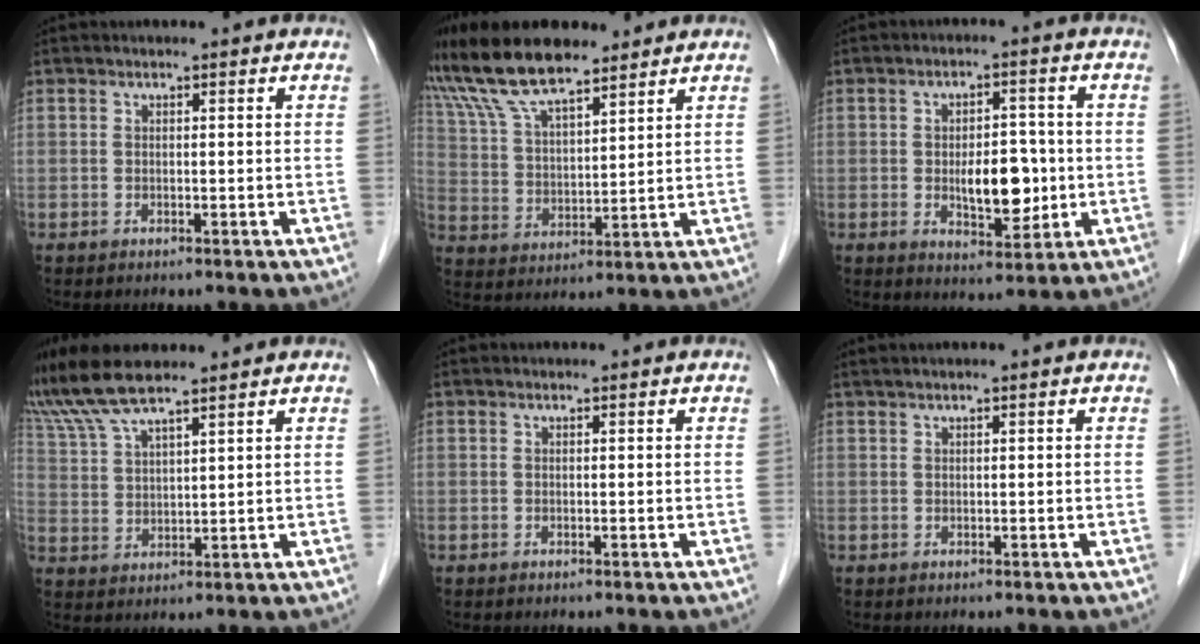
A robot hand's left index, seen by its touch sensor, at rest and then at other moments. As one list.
[{"total": 12.7, "force": [10.5, 2.8, 6.5], "torque": [-0.141, 0.023, 0.204]}, {"total": 7.3, "force": [-0.8, 3.4, 6.4], "torque": [-0.098, -0.005, -0.008]}, {"total": 9.9, "force": [8.6, 0.7, 4.9], "torque": [-0.105, 0.021, 0.170]}, {"total": 0.0}, {"total": 1.1, "force": [0.8, -0.1, 0.8], "torque": [-0.018, 0.014, 0.018]}]